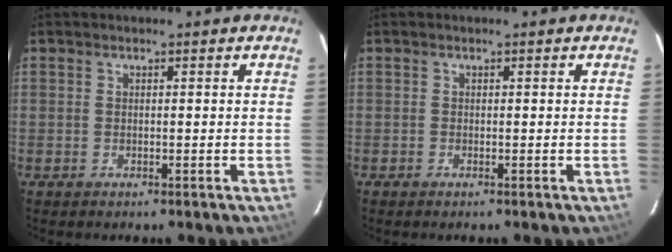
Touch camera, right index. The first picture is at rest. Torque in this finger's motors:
{"motor_torque": [-0.31, 0.00, -0.02, 0.00]}